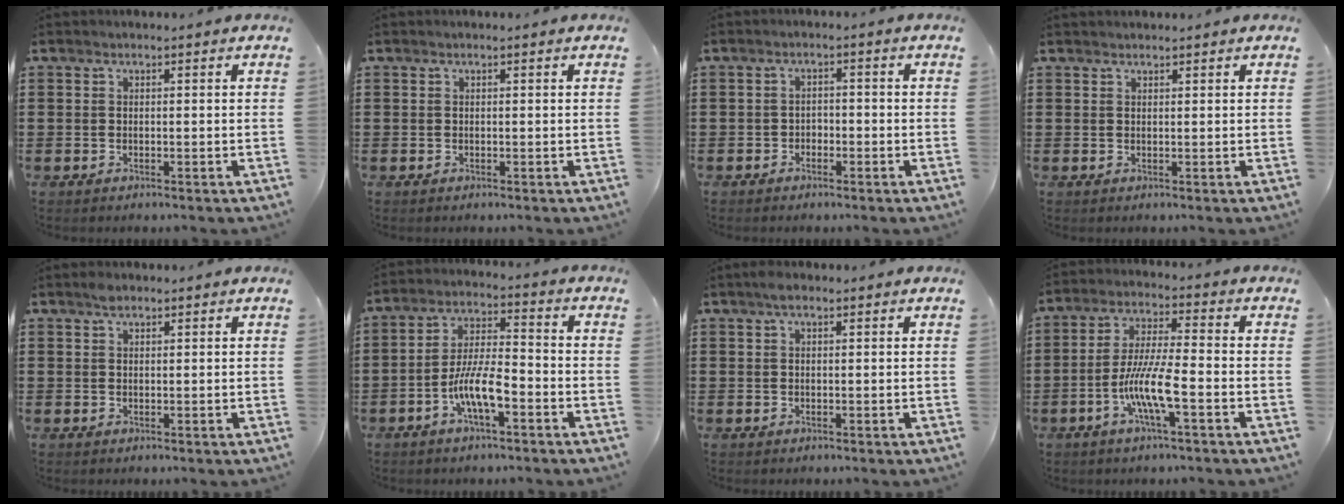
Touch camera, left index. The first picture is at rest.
{"total": 0.0}
{"total": 1.6, "force": [-1.4, 0.8, 0.1], "torque": [-0.009, 0.002, -0.032]}
{"total": 0.8, "force": [0.8, 0.2, -0.1], "torque": [-0.001, 0.000, 0.016]}
{"total": 1.3, "force": [0.9, 0.6, 0.7], "torque": [-0.008, 0.000, 0.015]}
{"total": 8.3, "force": [-3.5, 2.5, 7.1], "torque": [-0.158, -0.003, -0.072]}
{"total": 1.6, "force": [0.8, 0.7, 1.1], "torque": [-0.025, 0.006, 0.013]}
{"total": 8.5, "force": [-3.6, 1.3, 7.5], "torque": [-0.164, -0.009, -0.077]}